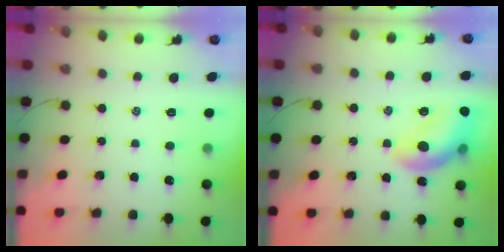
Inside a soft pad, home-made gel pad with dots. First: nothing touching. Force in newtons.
{"total": 14.9, "press": 14.8, "slide": 1.7}